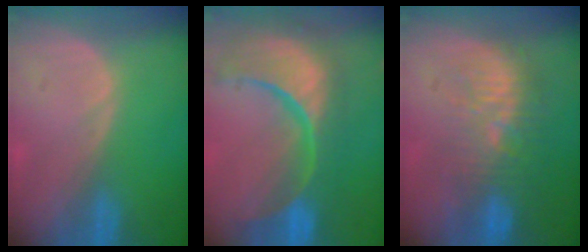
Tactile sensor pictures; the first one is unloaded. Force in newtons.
{"total": 15.3, "press": 12.1, "slide": 9.4}
{"total": 9.7, "press": 9.1, "slide": 3.4}